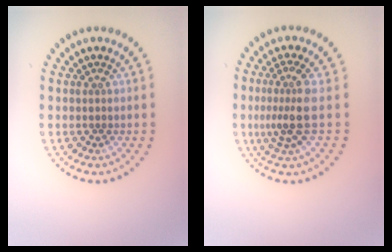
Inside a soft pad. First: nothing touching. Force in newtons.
{"total": 3.2, "press": 2.4, "slide": 2.2}